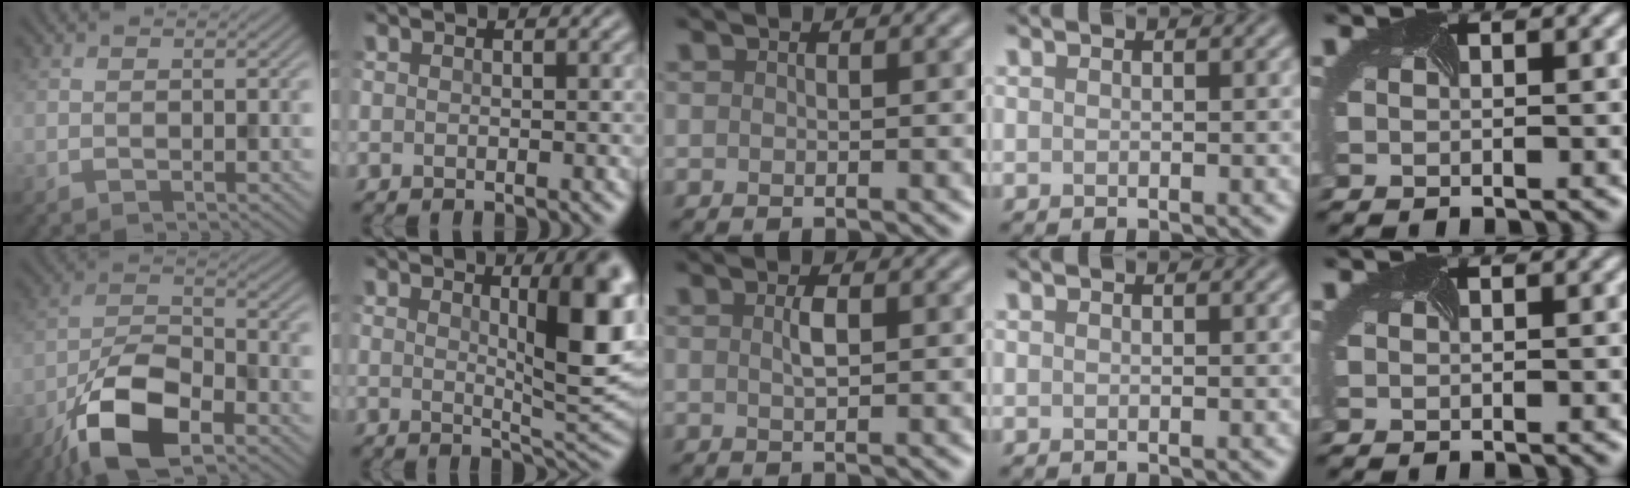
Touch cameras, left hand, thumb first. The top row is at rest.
{"thumb": {"total": 11.7, "force": [-6.7, 4.8, 8.2], "torque": [-0.157, -0.005, -0.143]}, "index": {"total": 8.0, "force": [2.5, 1.9, 7.3], "torque": [-0.097, 0.000, 0.045]}, "middle": {"total": 1.3, "force": [0.3, 0.4, 1.2], "torque": [-0.024, 0.001, 0.006]}}